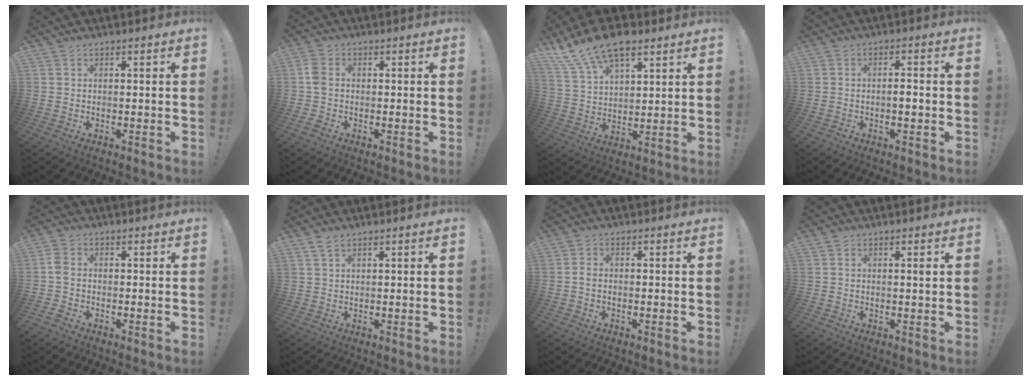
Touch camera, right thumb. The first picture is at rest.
{"total": 4.5, "force": [-0.4, 3.1, 3.2], "torque": [-0.077, 0.004, -0.008]}
{"total": 13.9, "force": [9.3, 6.6, 8.0], "torque": [-0.148, -0.049, 0.173]}
{"total": 2.5, "force": [-0.9, 0.5, 2.3], "torque": [-0.031, 0.001, -0.019]}
{"total": 4.2, "force": [-1.0, 2.9, 2.9], "torque": [-0.062, 0.008, -0.016]}
{"total": 2.5, "force": [1.8, 0.8, 1.5], "torque": [-0.030, -0.004, 0.033]}
{"total": 1.4, "force": [-0.5, 0.8, 1.1], "torque": [-0.017, 0.006, -0.008]}
{"total": 0.9, "force": [0.4, -0.1, 0.8], "torque": [-0.009, -0.002, 0.003]}